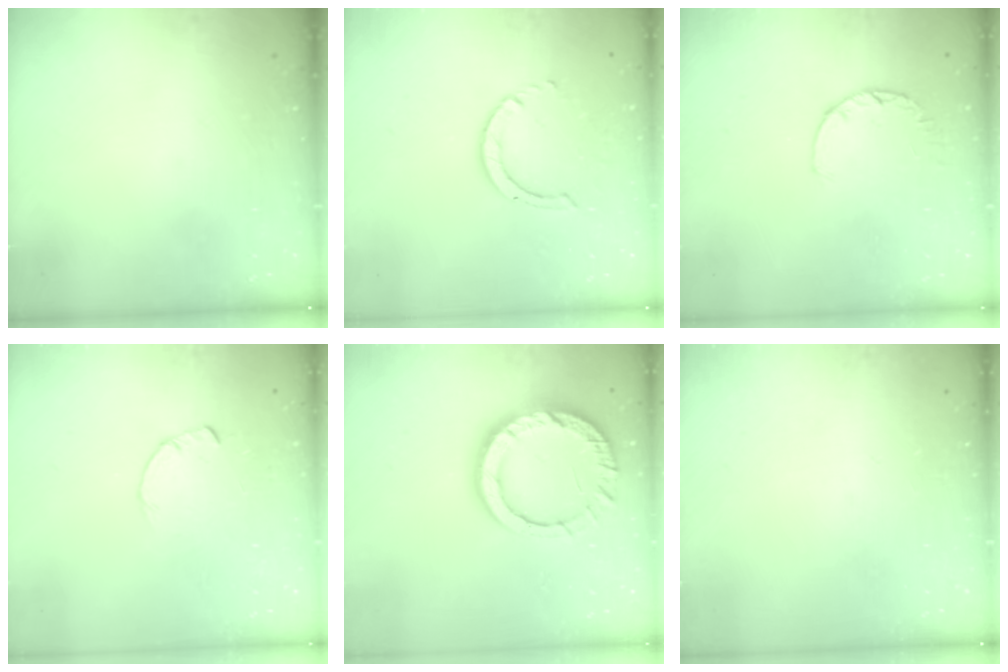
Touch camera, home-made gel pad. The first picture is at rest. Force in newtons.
{"total": 3.3, "press": 3.2, "slide": 0.4}
{"total": 2.8, "press": 2.7, "slide": 0.5}
{"total": 0.8, "press": 0.8, "slide": 0.2}
{"total": 15.0, "press": 14.9, "slide": 1.3}
{"total": 0.0}